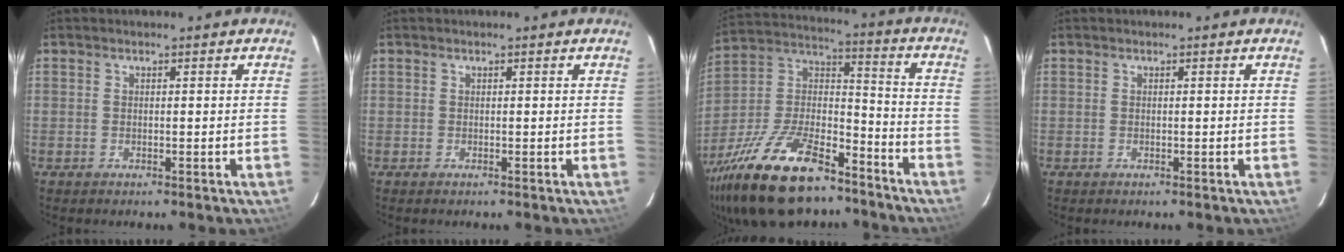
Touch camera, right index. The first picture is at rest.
{"total": 0.0}
{"total": 27.4, "force": [-18.5, 11.2, 16.8], "torque": [-0.343, -0.008, -0.306]}
{"total": 0.0}